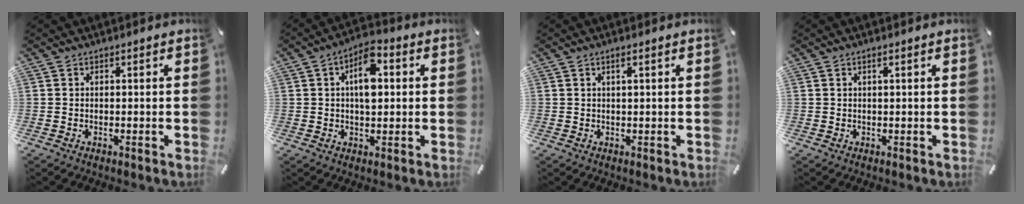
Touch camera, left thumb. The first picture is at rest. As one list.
[{"total": 8.4, "force": [1.6, 4.4, 6.9], "torque": [-0.102, 0.002, 0.024]}, {"total": 1.6, "force": [0.5, 0.2, 1.5], "torque": [-0.029, 0.001, 0.008]}, {"total": 1.1, "force": [0.3, 0.1, 1.0], "torque": [-0.018, 0.000, 0.005]}]